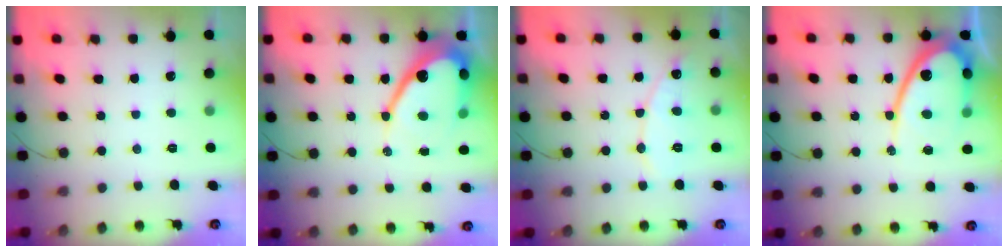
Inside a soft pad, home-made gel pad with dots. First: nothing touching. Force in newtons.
{"total": 15.5, "press": 15.4, "slide": 1.5}
{"total": 7.8, "press": 7.8, "slide": 0.7}
{"total": 15.8, "press": 15.7, "slide": 1.2}